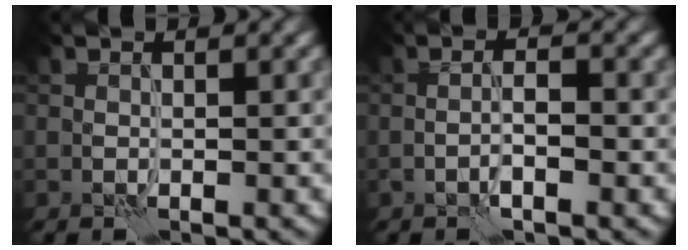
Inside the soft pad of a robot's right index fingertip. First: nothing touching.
{"total": 2.0, "force": [-0.8, 0.3, 1.8], "torque": [-0.033, 0.007, -0.018]}